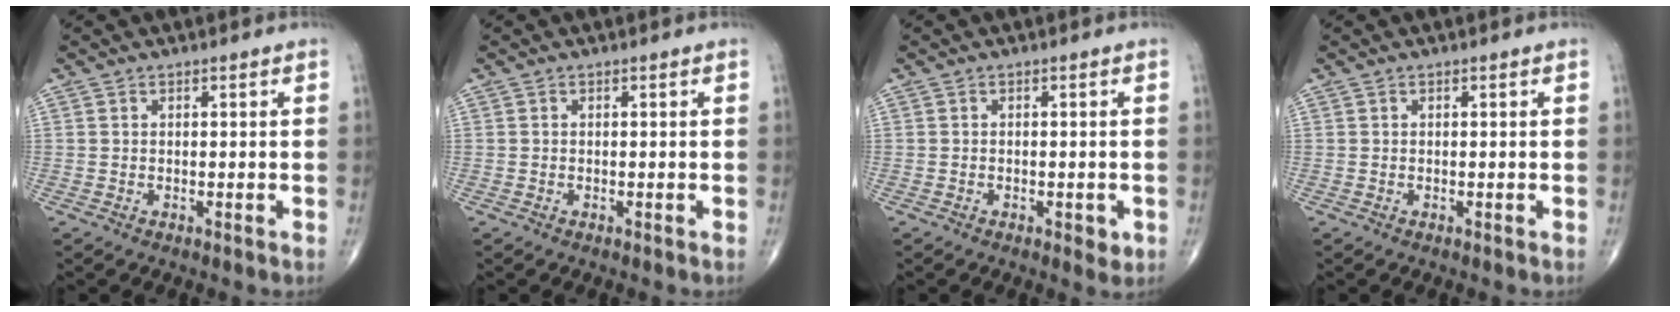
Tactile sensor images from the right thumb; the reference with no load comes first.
{"total": 0.0}
{"total": 2.0, "force": [-0.8, 1.0, 1.6], "torque": [-0.016, -0.003, -0.009]}
{"total": 0.0}